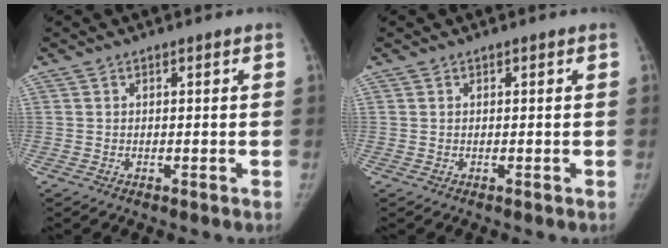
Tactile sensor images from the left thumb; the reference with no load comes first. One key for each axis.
{"total": 0.0}